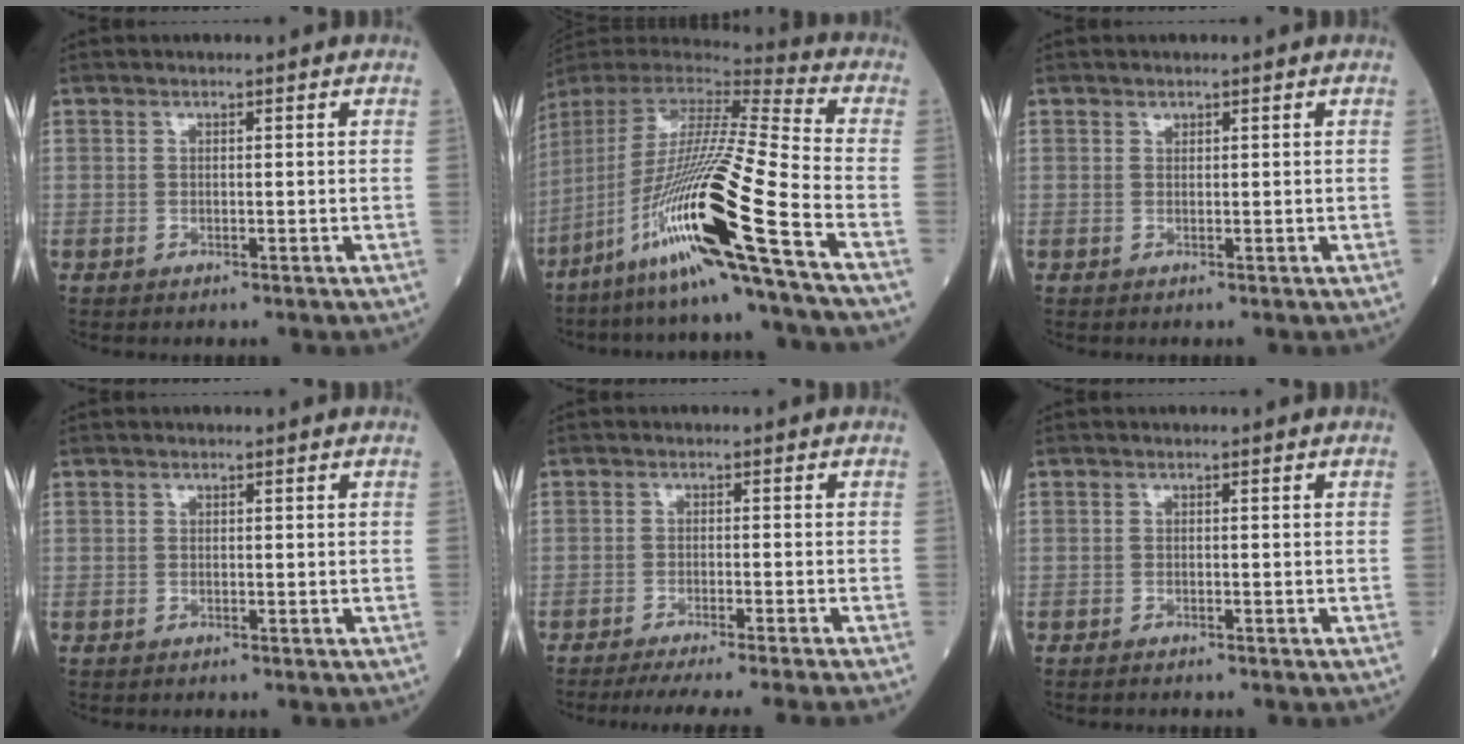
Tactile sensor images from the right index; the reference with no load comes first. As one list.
[{"total": 23.9, "force": [-11.7, -1.4, 20.8], "torque": [-0.415, -0.046, -0.224]}, {"total": 0.5, "force": [0.5, 0.2, 0.1], "torque": [0.000, 0.001, 0.009]}, {"total": 0.0}, {"total": 11.5, "force": [-10.2, -1.8, 5.0], "torque": [-0.040, -0.029, -0.145]}, {"total": 0.8, "force": [-0.7, 0.0, 0.1], "torque": [-0.005, 0.000, -0.014]}]